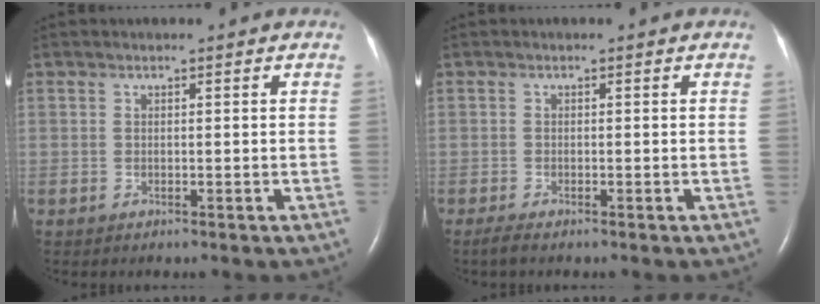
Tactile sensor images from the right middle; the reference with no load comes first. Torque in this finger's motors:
{"motor_torque": [0.17, -0.14, -0.02, 0.00]}